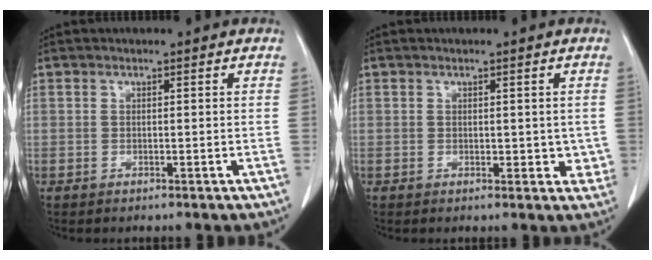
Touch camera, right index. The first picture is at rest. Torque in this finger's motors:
{"motor_torque": [-0.04, 0.23, 0.08, 0.04]}